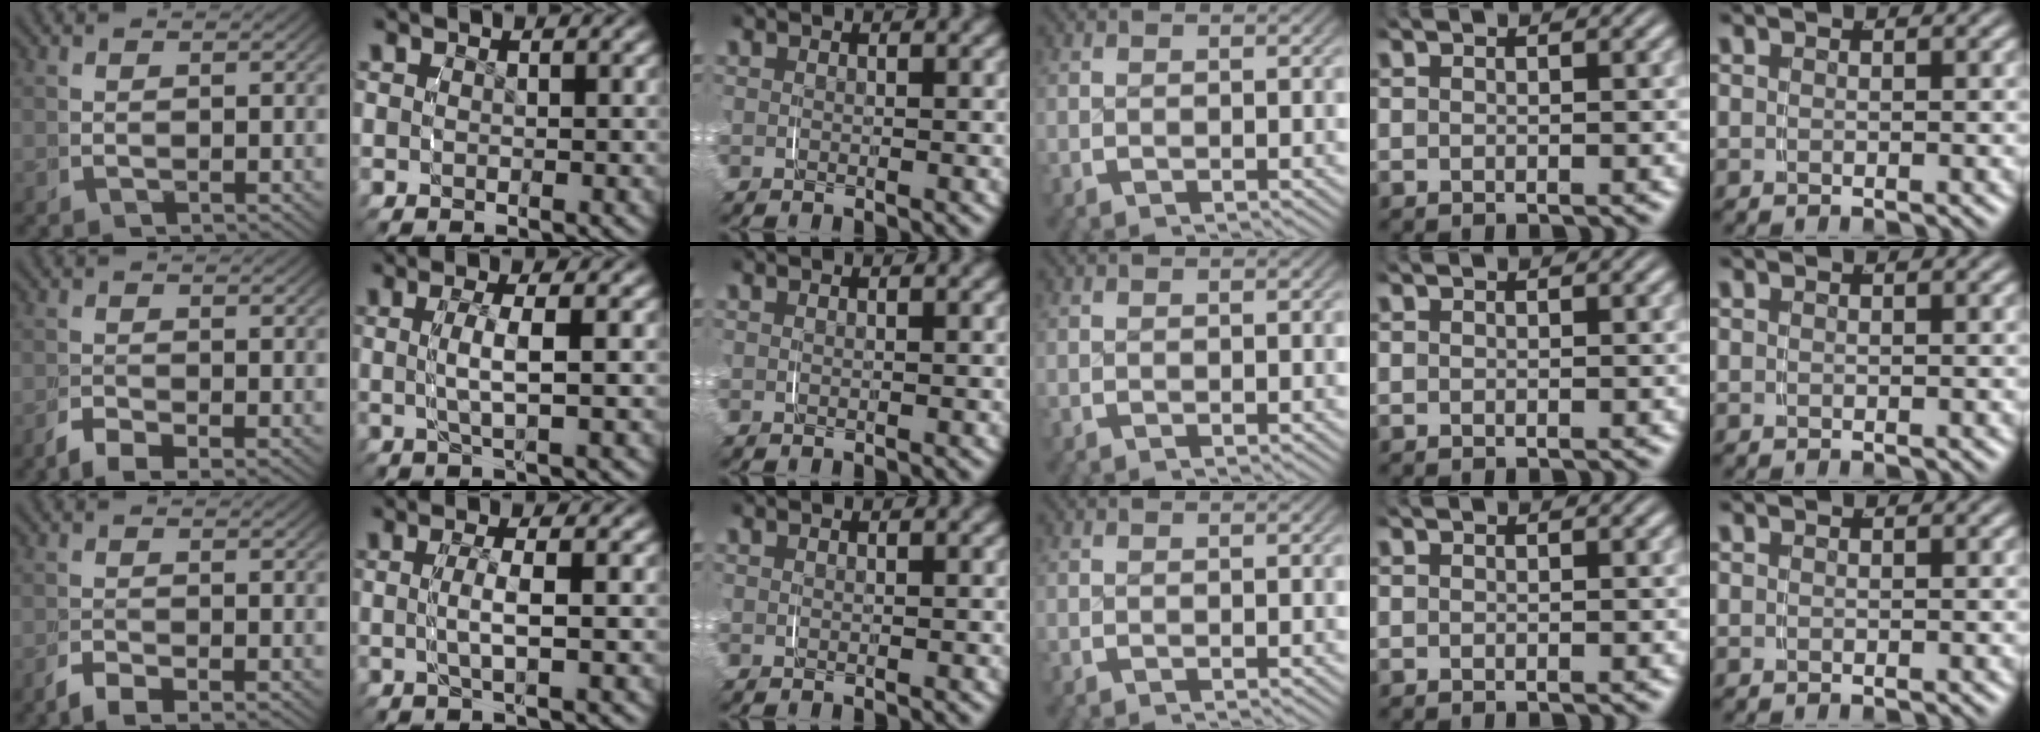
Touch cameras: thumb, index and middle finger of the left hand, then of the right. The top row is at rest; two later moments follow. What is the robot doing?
{"motion": "grasp_and_lifting", "object": "map"}